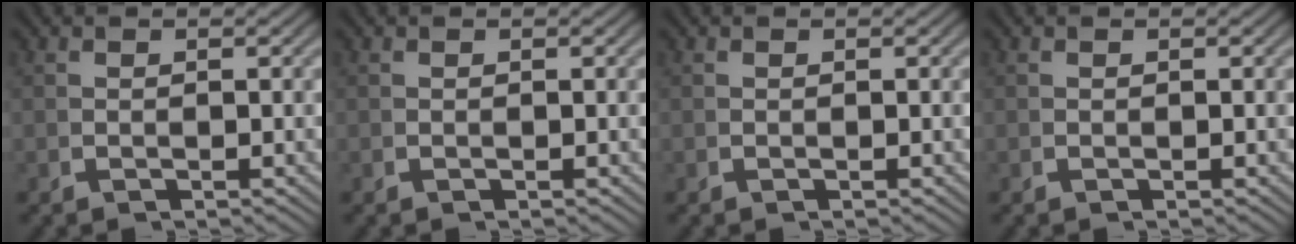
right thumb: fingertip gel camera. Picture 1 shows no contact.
{"total": 0.0}
{"total": 0.0}
{"total": 0.0}